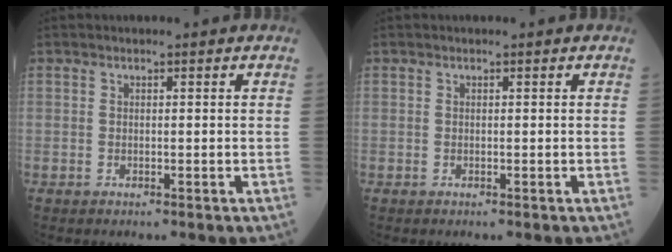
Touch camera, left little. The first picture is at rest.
{"total": 0.0}